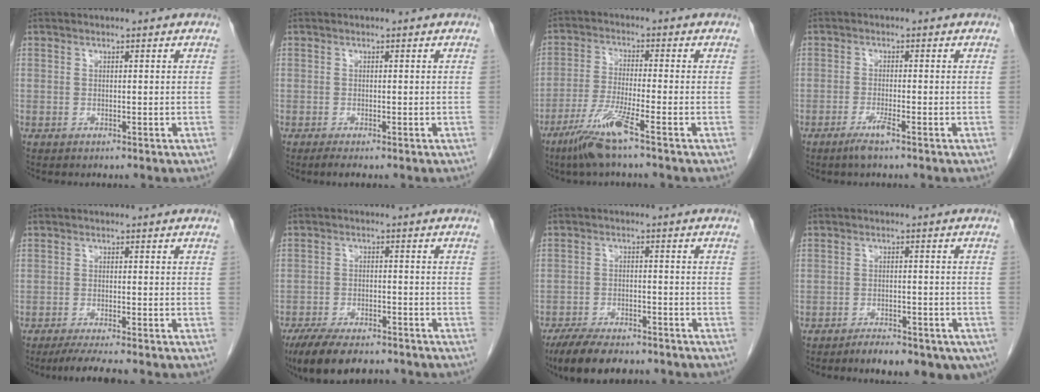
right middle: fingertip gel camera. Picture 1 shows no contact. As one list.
[{"total": 1.3, "force": [-0.9, 0.0, 0.9], "torque": [-0.022, -0.007, -0.017]}, {"total": 7.4, "force": [-4.7, -0.6, 5.7], "torque": [-0.117, -0.021, -0.097]}, {"total": 2.6, "force": [-1.7, -0.1, 2.0], "torque": [-0.044, -0.006, -0.035]}, {"total": 5.2, "force": [-4.3, -0.2, 2.9], "torque": [-0.046, -0.016, -0.070]}, {"total": 12.0, "force": [-9.7, 3.7, 6.0], "torque": [-0.098, -0.011, -0.149]}, {"total": 10.9, "force": [-8.9, 3.4, 5.3], "torque": [-0.087, -0.013, -0.137]}, {"total": 10.4, "force": [-7.3, 4.1, 6.2], "torque": [-0.068, 0.002, -0.098]}]